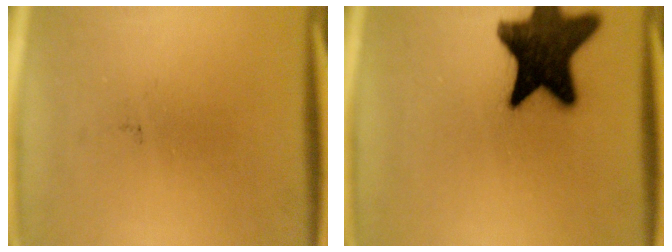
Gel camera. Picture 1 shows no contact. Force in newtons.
{"total": 19.3}